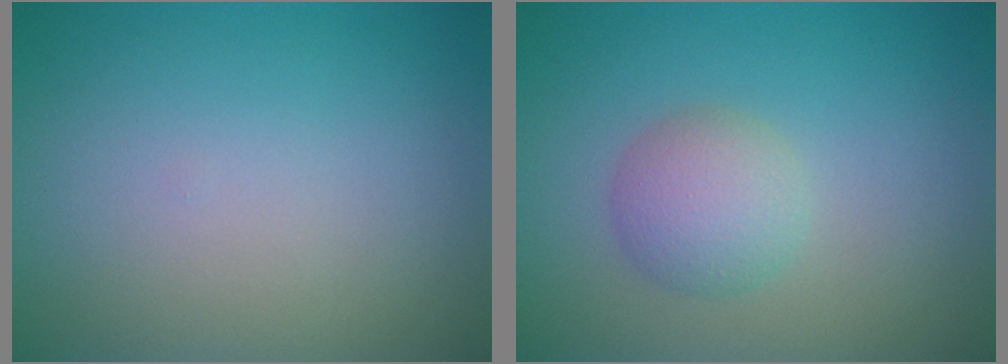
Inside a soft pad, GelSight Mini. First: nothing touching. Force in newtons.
{"total": 3.0, "press": 3.0, "slide": 0.1}